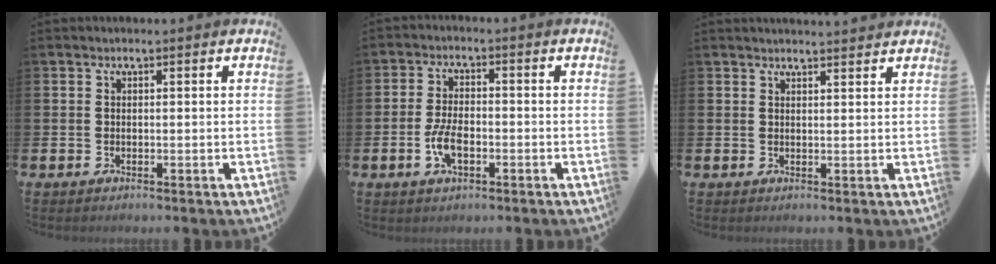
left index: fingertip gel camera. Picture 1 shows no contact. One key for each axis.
{"total": 4.6, "fx": -1.4, "fy": 2.1, "fz": 3.9, "tx": -0.077, "ty": 0.000, "tz": -0.027}
{"total": 2.0, "fx": 2.0, "fy": 0.1, "fz": 0.0, "tx": 0.006, "ty": -0.012, "tz": 0.034}